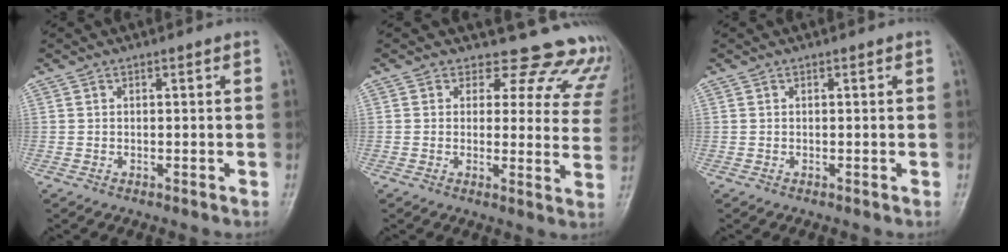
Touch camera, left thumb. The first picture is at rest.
{"total": 15.3, "force": [13.3, 6.8, 3.2], "torque": [0.012, -0.096, 0.118]}
{"total": 0.0}